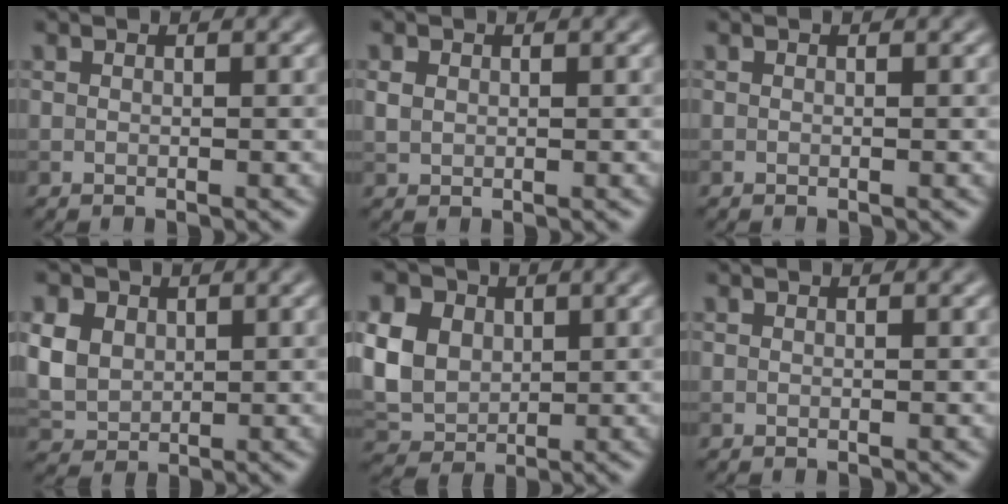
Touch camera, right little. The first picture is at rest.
{"total": 1.2, "force": [0.4, 0.9, 0.6], "torque": [-0.014, 0.001, 0.009]}
{"total": 0.0}
{"total": 7.1, "force": [2.4, 5.6, 3.8], "torque": [-0.105, 0.023, 0.039]}
{"total": 10.2, "force": [3.1, 7.9, 5.7], "torque": [-0.128, 0.029, 0.045]}
{"total": 0.0}